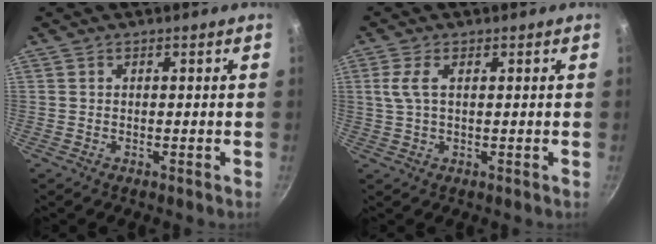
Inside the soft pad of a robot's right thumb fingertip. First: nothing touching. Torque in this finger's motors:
{"motor_torque": [-0.34, 0.30, -0.11, 0.08, 0.08]}